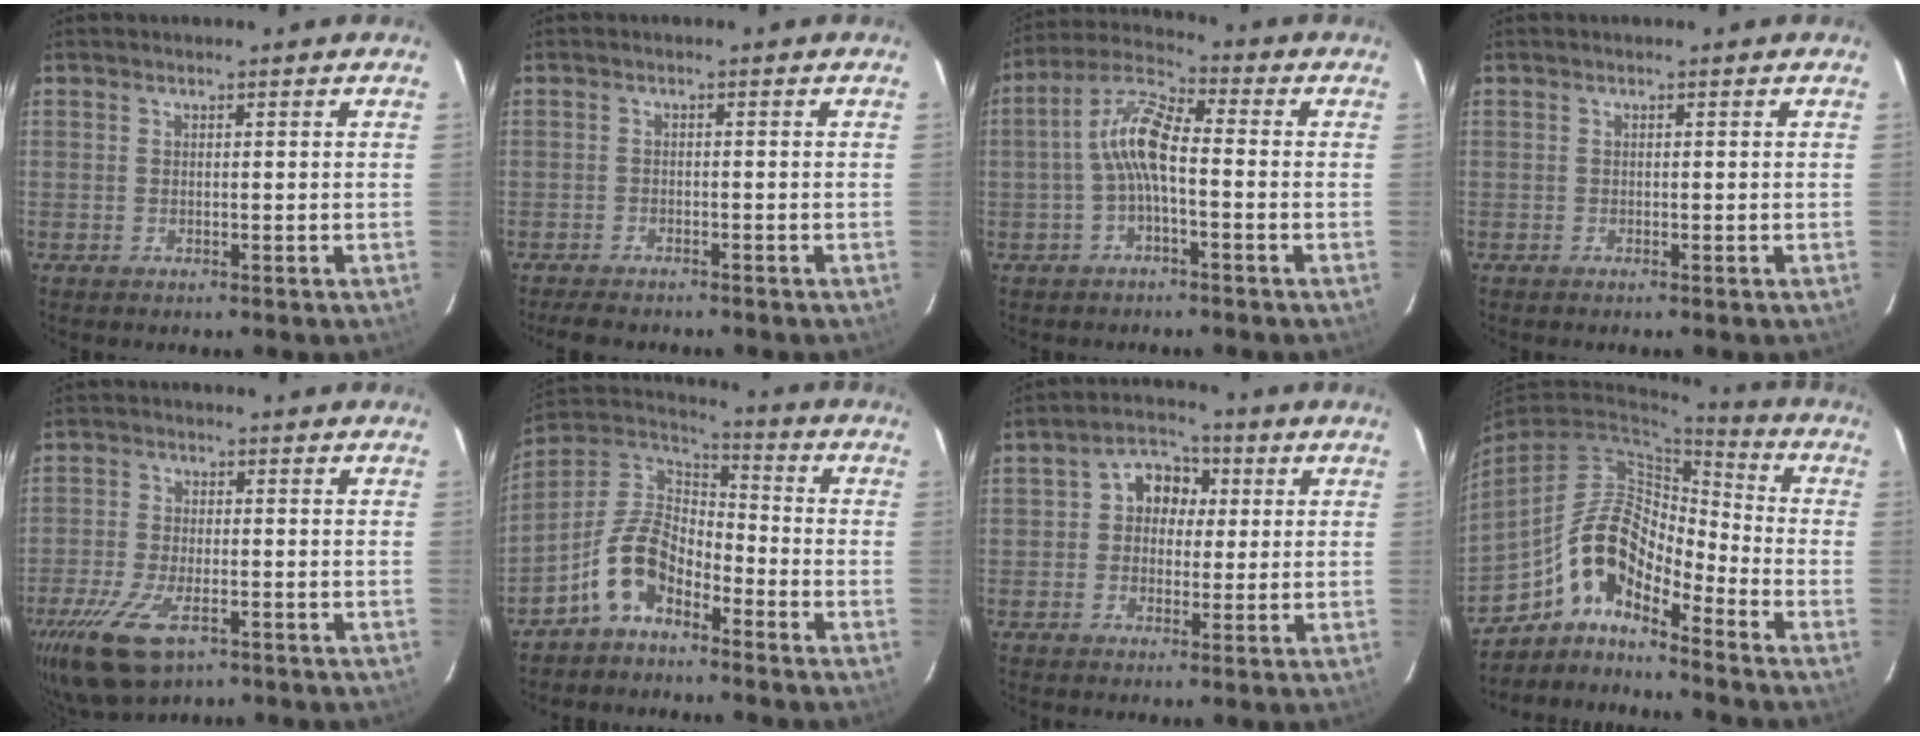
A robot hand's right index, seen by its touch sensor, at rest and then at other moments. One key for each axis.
{"total": 5.3, "fx": -4.7, "fy": 1.4, "fz": 2.0, "tx": -0.050, "ty": -0.009, "tz": -0.074}
{"total": 7.8, "fx": -1.5, "fy": 2.4, "fz": 7.3, "tx": -0.162, "ty": 0.022, "tz": -0.032}
{"total": 0.0}
{"total": 12.1, "fx": -6.7, "fy": 5.3, "fz": 8.6, "tx": -0.201, "ty": -0.036, "tz": -0.122}
{"total": 11.1, "fx": -6.3, "fy": 6.1, "fz": 6.8, "tx": -0.152, "ty": 0.027, "tz": -0.130}
{"total": 6.5, "fx": 0.6, "fy": 5.7, "fz": 3.2, "tx": -0.048, "ty": 0.026, "tz": 0.005}
{"total": 10.3, "fx": -7.1, "fy": 3.5, "fz": 6.6, "tx": -0.123, "ty": 0.023, "tz": -0.146}